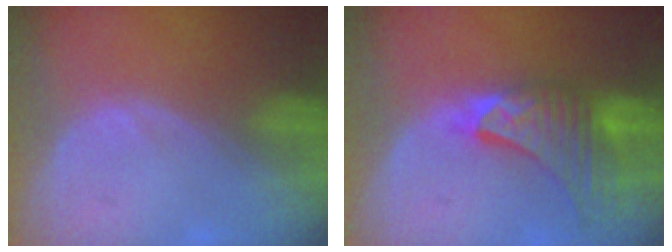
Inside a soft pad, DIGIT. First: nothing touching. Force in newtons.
{"total": 8.9, "press": 8.3, "slide": 3.4}